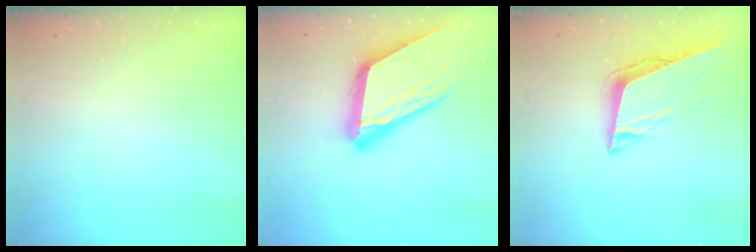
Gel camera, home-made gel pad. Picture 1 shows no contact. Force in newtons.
{"total": 20.7, "press": 20.6, "slide": 2.1}
{"total": 10.4, "press": 9.8, "slide": 3.5}